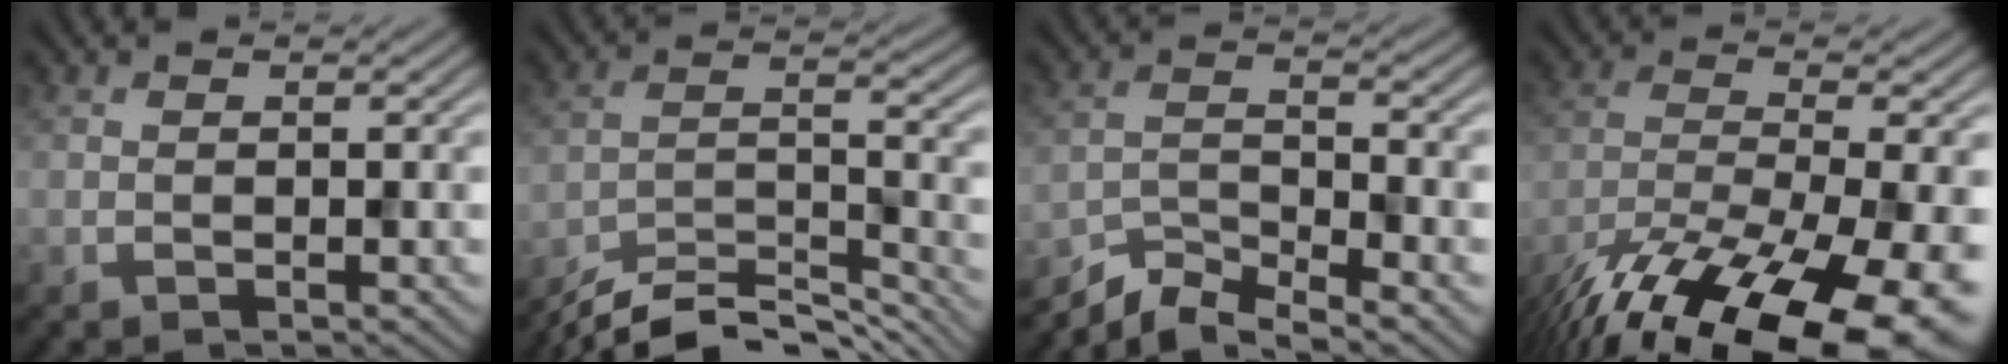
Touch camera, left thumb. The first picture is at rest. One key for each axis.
{"total": 10.4, "fx": -9.3, "fy": 2.2, "fz": 4.3, "tx": -0.077, "ty": -0.002, "tz": -0.156}
{"total": 5.7, "fx": -5.0, "fy": 1.1, "fz": 2.5, "tx": -0.050, "ty": -0.007, "tz": -0.101}
{"total": 18.9, "fx": -13.4, "fy": 5.8, "fz": 12.1, "tx": -0.246, "ty": -0.069, "tz": -0.199}